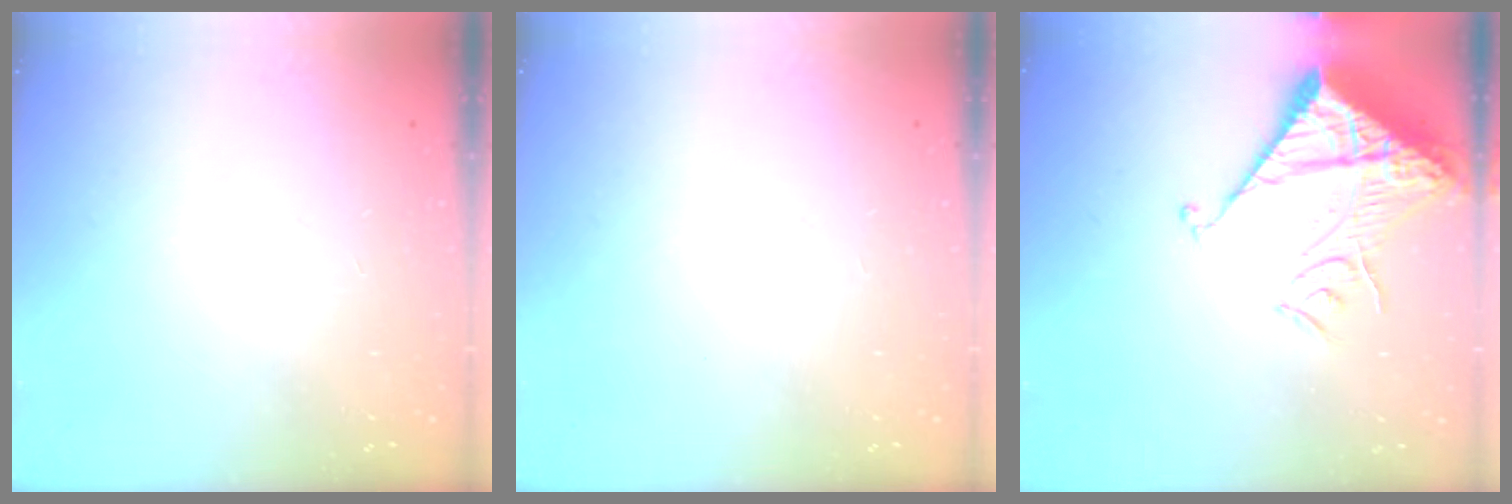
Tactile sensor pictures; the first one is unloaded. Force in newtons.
{"total": 0.0}
{"total": 14.3, "press": 14.2, "slide": 1.6}